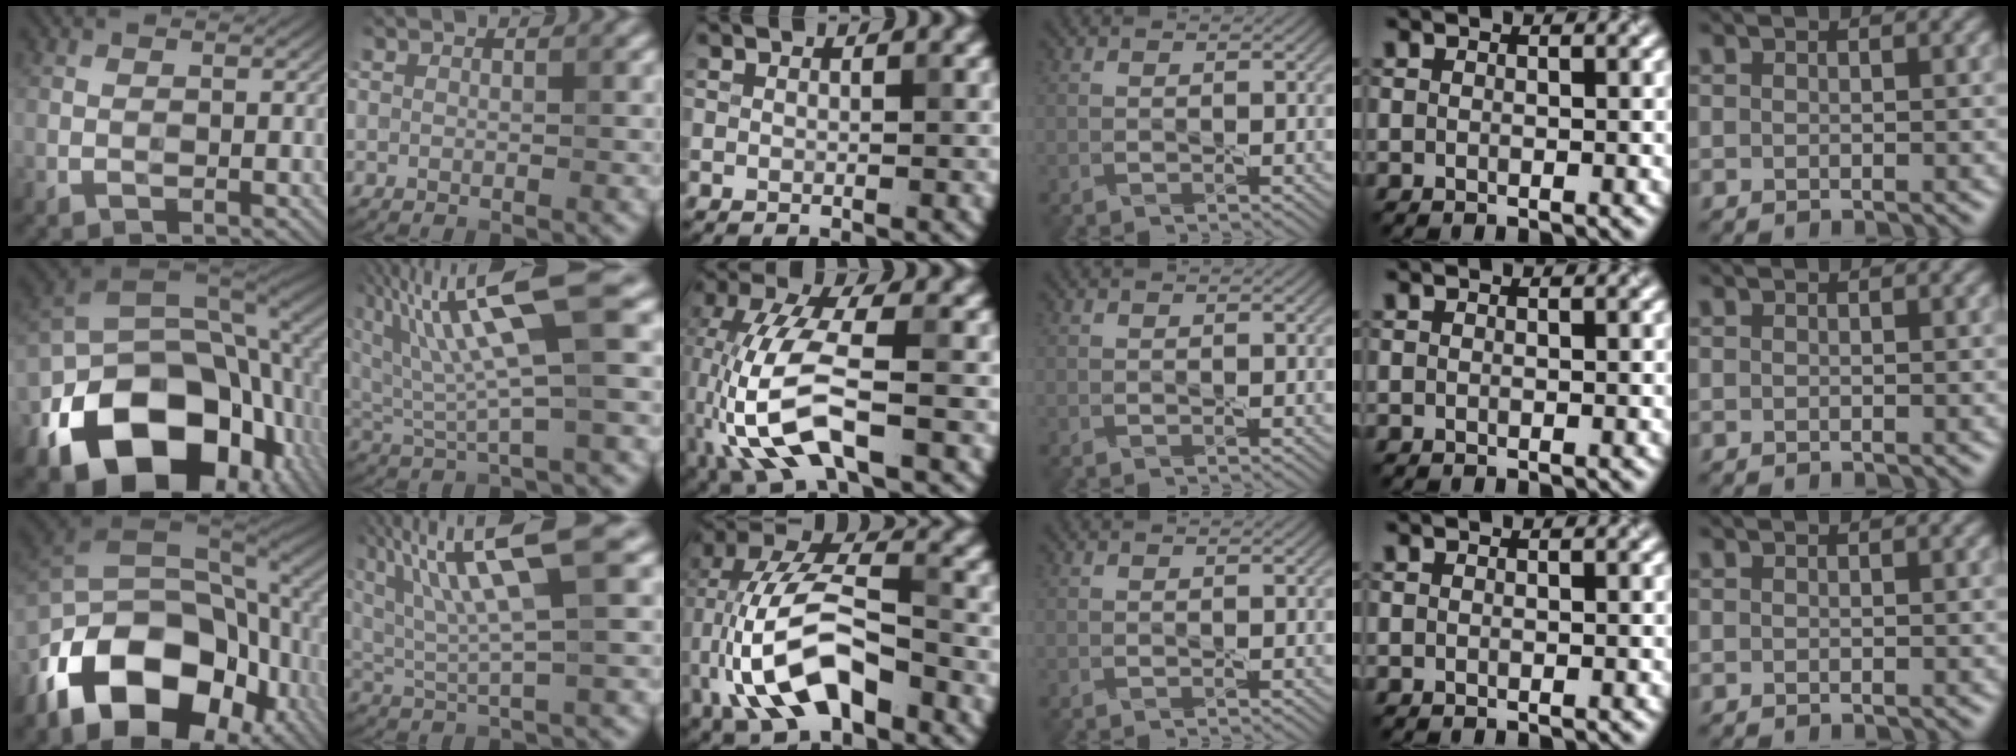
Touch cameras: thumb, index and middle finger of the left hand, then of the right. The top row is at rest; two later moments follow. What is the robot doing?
{"motion": "peel", "object": "sticker"}